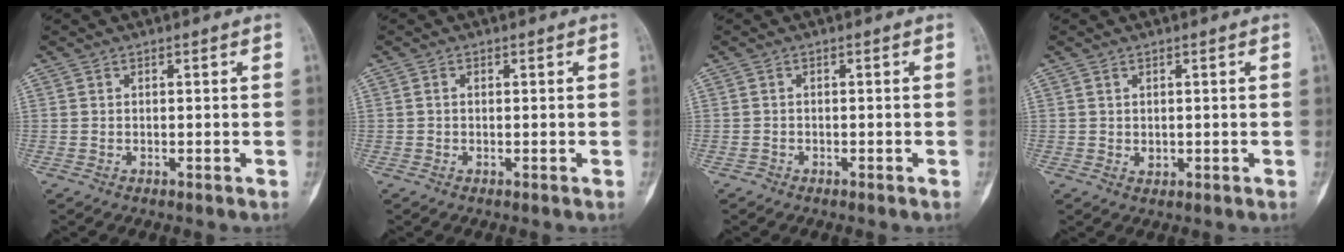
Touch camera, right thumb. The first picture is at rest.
{"total": 0.5, "force": [0.0, 0.4, 0.3], "torque": [-0.007, 0.000, -0.001]}
{"total": 0.6, "force": [-0.4, 0.4, -0.1], "torque": [0.000, 0.002, -0.011]}
{"total": 1.4, "force": [0.2, 1.1, 0.9], "torque": [-0.014, -0.003, 0.009]}